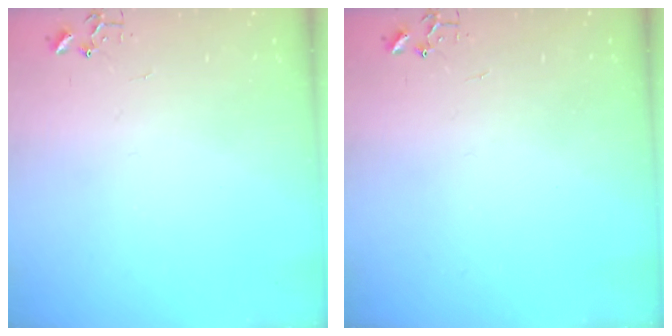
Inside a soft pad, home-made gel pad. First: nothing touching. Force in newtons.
{"total": 0.0}